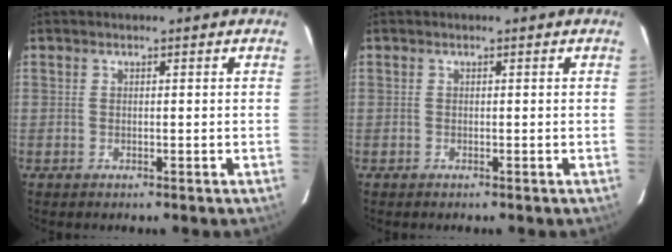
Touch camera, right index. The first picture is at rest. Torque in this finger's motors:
{"motor_torque": [0.09, 0.05, 0.00, -0.03]}